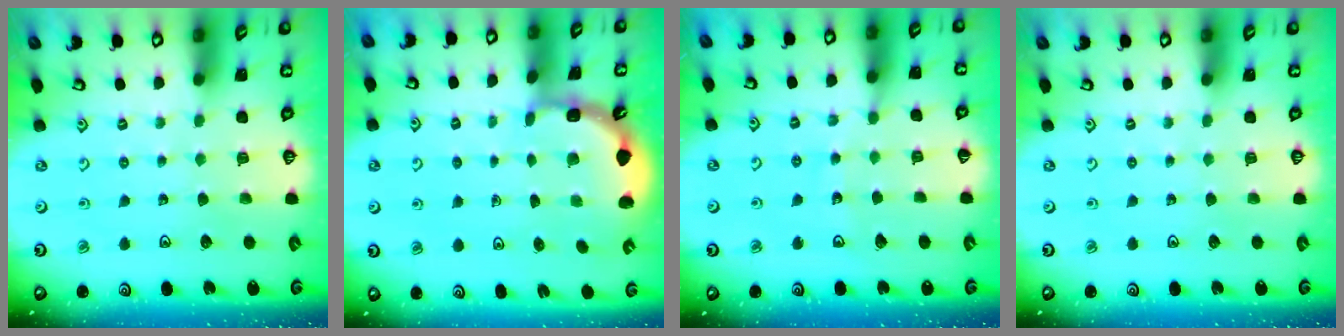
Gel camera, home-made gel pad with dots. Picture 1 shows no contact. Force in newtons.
{"total": 1.9, "press": 1.9, "slide": 0.6}
{"total": 8.5, "press": 8.4, "slide": 1.0}
{"total": 0.0}